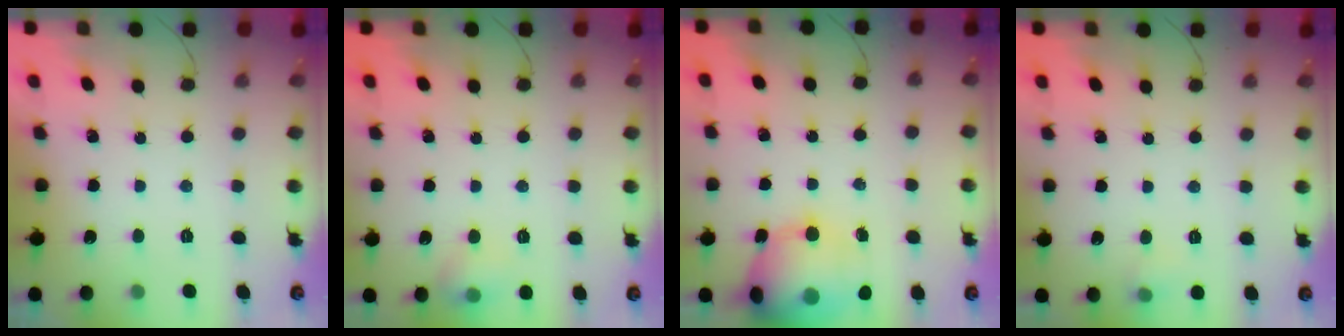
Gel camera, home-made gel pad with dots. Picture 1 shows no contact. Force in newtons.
{"total": 6.2, "press": 6.1, "slide": 1.3}
{"total": 17.6, "press": 17.3, "slide": 2.7}
{"total": 4.5, "press": 4.4, "slide": 0.6}